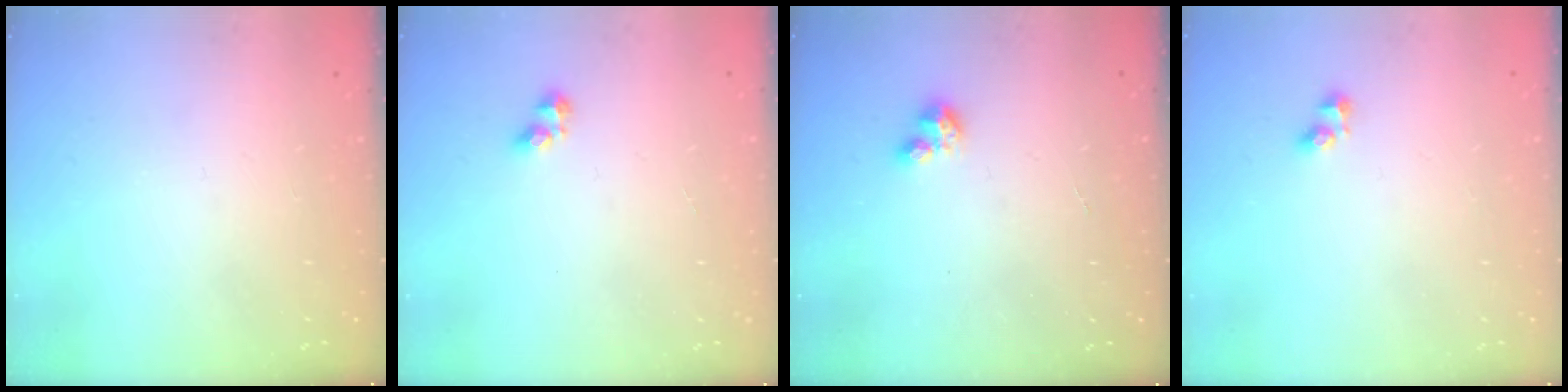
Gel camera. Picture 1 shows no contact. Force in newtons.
{"total": 4.4, "press": 4.3, "slide": 0.9}
{"total": 2.6, "press": 2.6, "slide": 0.2}
{"total": 3.0, "press": 2.7, "slide": 1.3}